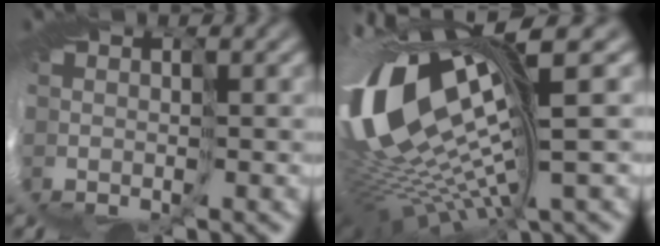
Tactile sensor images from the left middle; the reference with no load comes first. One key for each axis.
{"total": 15.6, "fx": 3.0, "fy": 5.9, "fz": 14.1, "tx": -0.285, "ty": -0.030, "tz": 0.087}